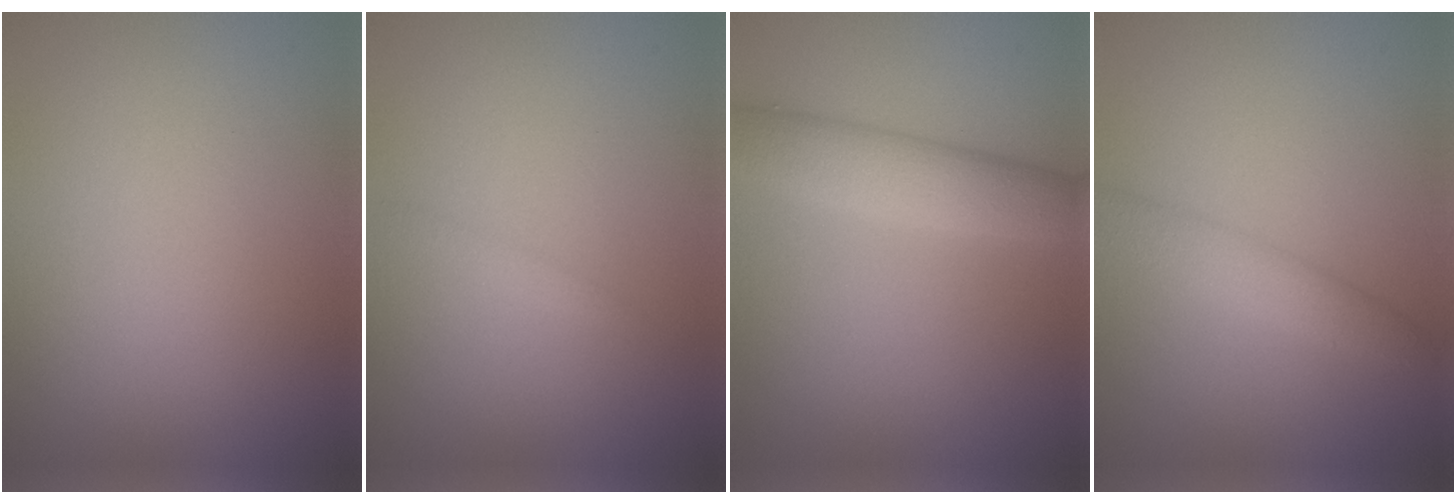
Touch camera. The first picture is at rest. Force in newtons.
{"total": 0.6, "press": 0.6, "slide": 0.1}
{"total": 4.2, "press": 4.2, "slide": 0.2}
{"total": 2.7, "press": 2.7, "slide": 0.0}